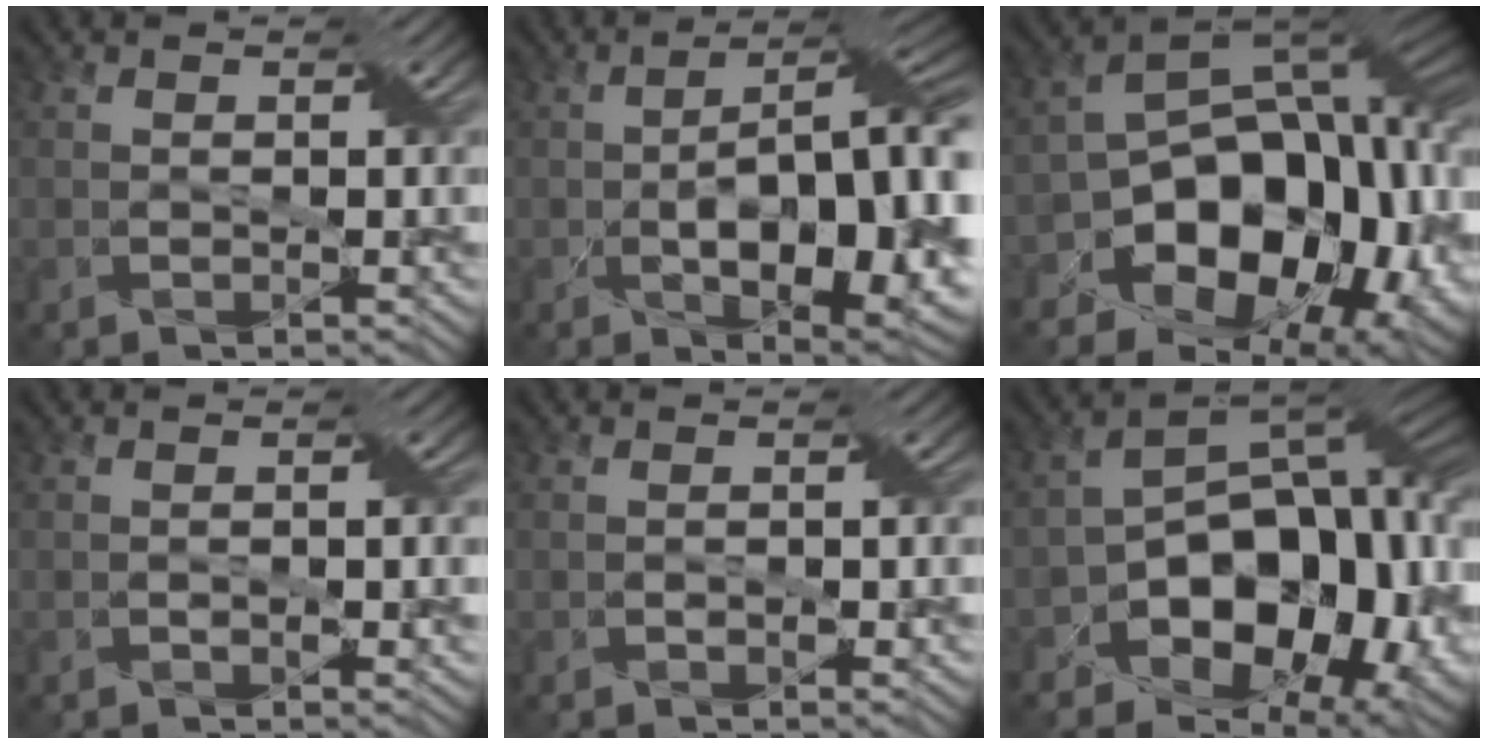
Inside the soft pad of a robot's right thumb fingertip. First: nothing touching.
{"total": 16.9, "force": [-1.8, 7.7, 14.9], "torque": [-0.218, -0.013, -0.015]}
{"total": 18.7, "force": [-4.3, 13.1, 12.7], "torque": [-0.204, -0.027, -0.060]}
{"total": 2.8, "force": [-0.5, 0.9, 2.6], "torque": [-0.041, 0.000, -0.008]}
{"total": 2.1, "force": [-0.4, 0.7, 2.0], "torque": [-0.030, 0.003, -0.006]}
{"total": 17.3, "force": [-4.1, 11.2, 12.4], "torque": [-0.180, -0.011, -0.064]}